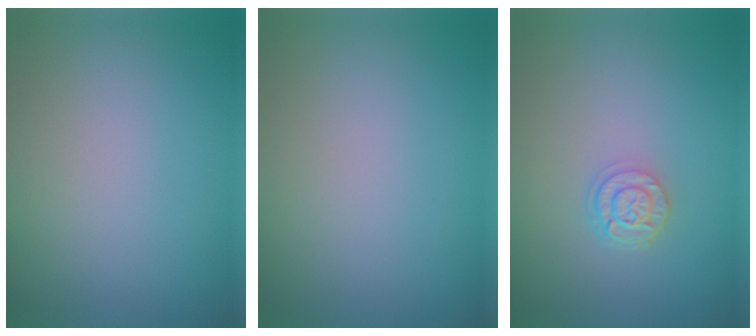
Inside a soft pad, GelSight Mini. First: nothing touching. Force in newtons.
{"total": 0.0}
{"total": 2.4, "press": 1.9, "slide": 1.4}